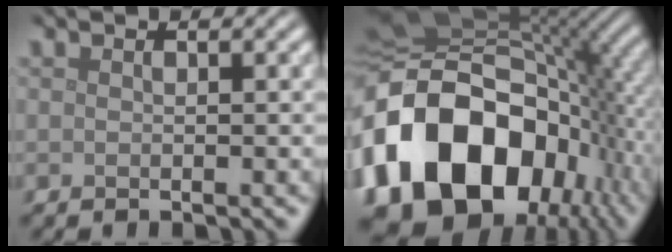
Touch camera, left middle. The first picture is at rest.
{"total": 20.1, "force": [-5.7, 14.2, 13.1], "torque": [-0.270, -0.028, -0.098]}